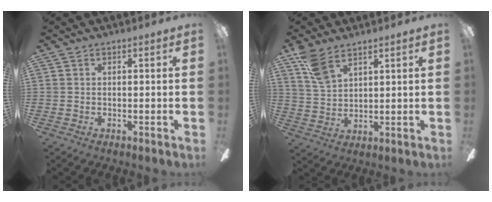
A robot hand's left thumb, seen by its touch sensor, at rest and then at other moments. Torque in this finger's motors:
{"motor_torque": [0.28, -0.19, 0.75, -0.44, 0.05]}